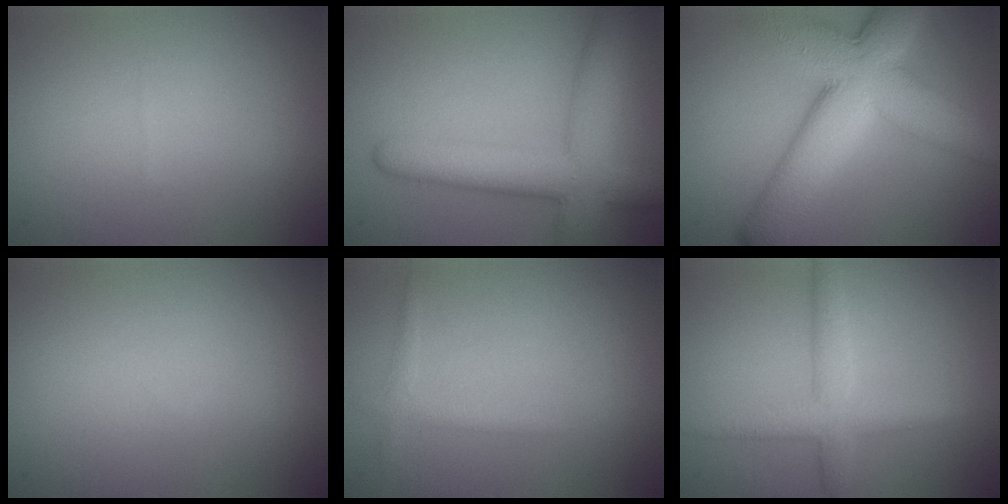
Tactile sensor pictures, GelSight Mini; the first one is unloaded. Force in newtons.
{"total": 7.5, "press": 7.5, "slide": 0.3}
{"total": 10.9, "press": 10.9, "slide": 0.6}
{"total": 0.0}
{"total": 1.1, "press": 1.1, "slide": 0.1}
{"total": 3.5, "press": 3.5, "slide": 0.2}